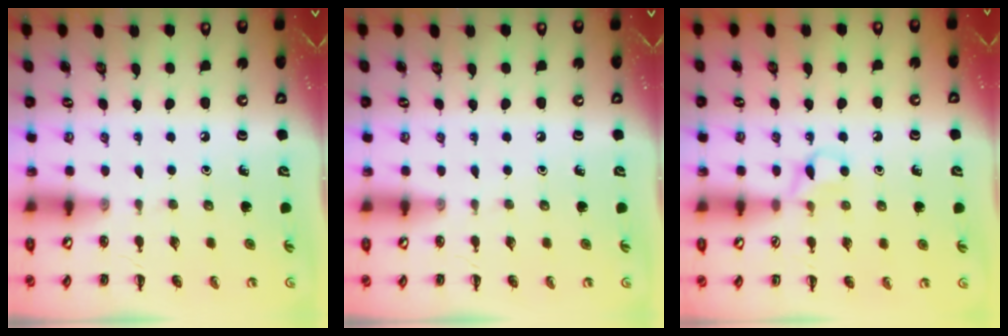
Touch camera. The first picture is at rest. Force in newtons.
{"total": 0.0}
{"total": 4.3, "press": 4.0, "slide": 1.5}